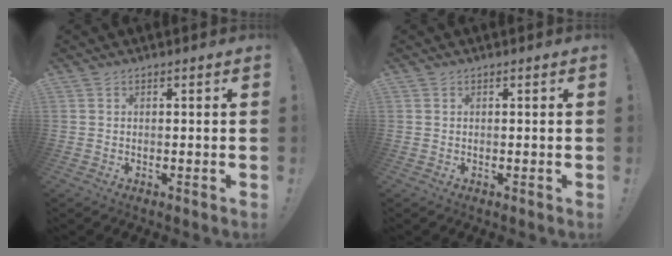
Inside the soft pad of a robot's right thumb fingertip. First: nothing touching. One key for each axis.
{"total": 0.0}